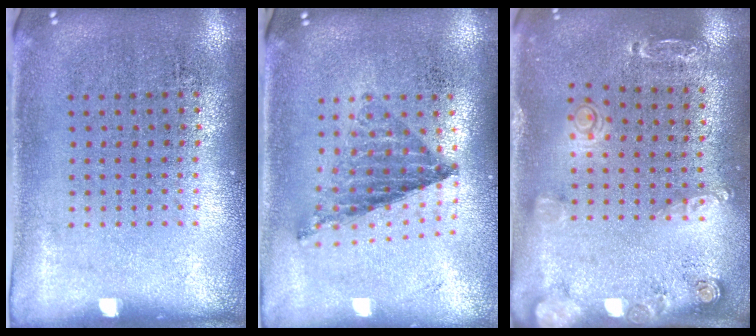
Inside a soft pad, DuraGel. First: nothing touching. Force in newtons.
{"total": 0.8, "press": 0.8, "slide": 0.1}
{"total": 1.5, "press": 1.5, "slide": 0.3}